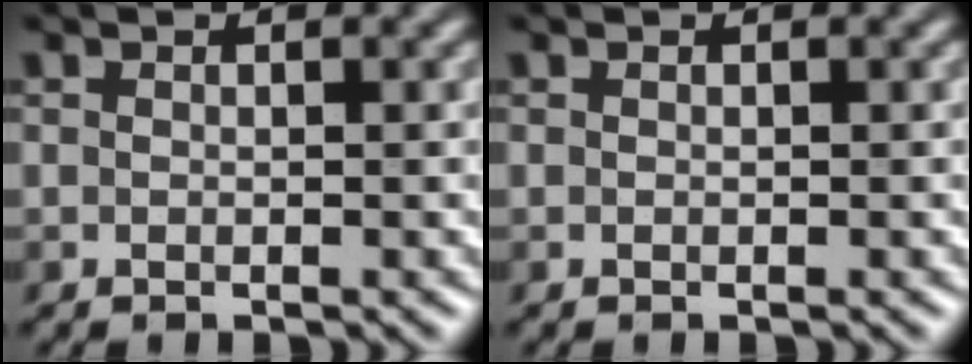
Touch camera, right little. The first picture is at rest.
{"total": 0.0}